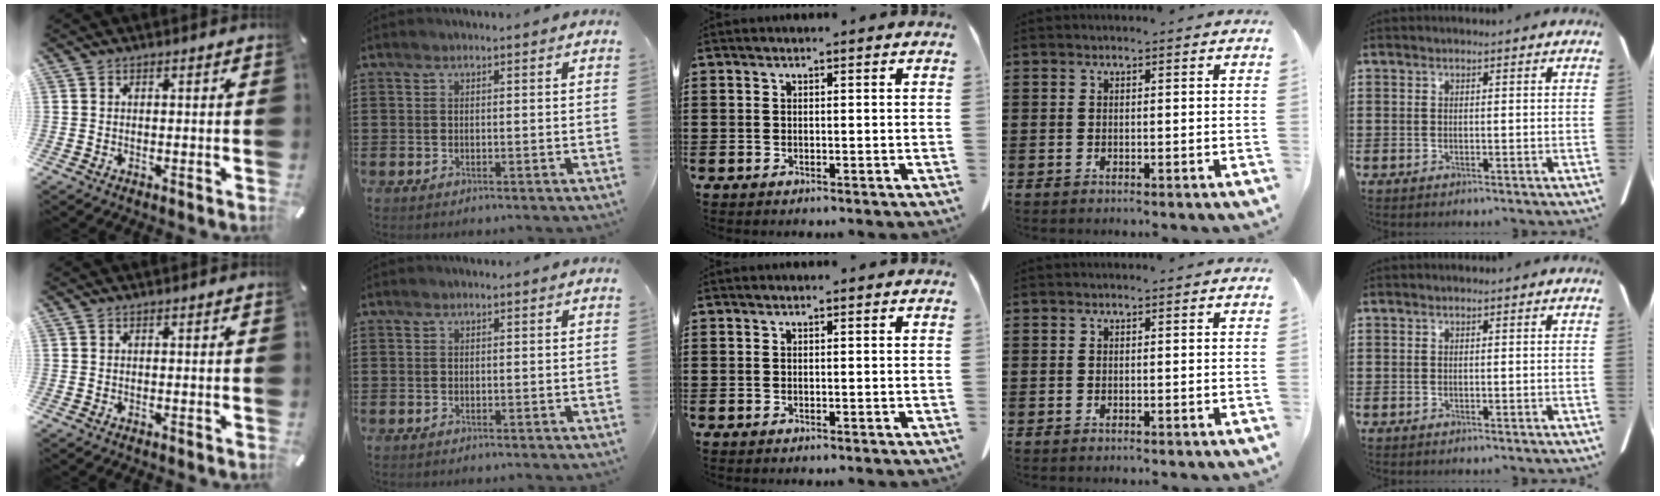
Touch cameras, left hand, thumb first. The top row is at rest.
{}